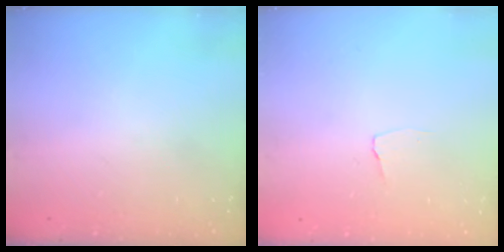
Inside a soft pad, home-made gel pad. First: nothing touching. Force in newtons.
{"total": 2.9, "press": 2.8, "slide": 0.3}